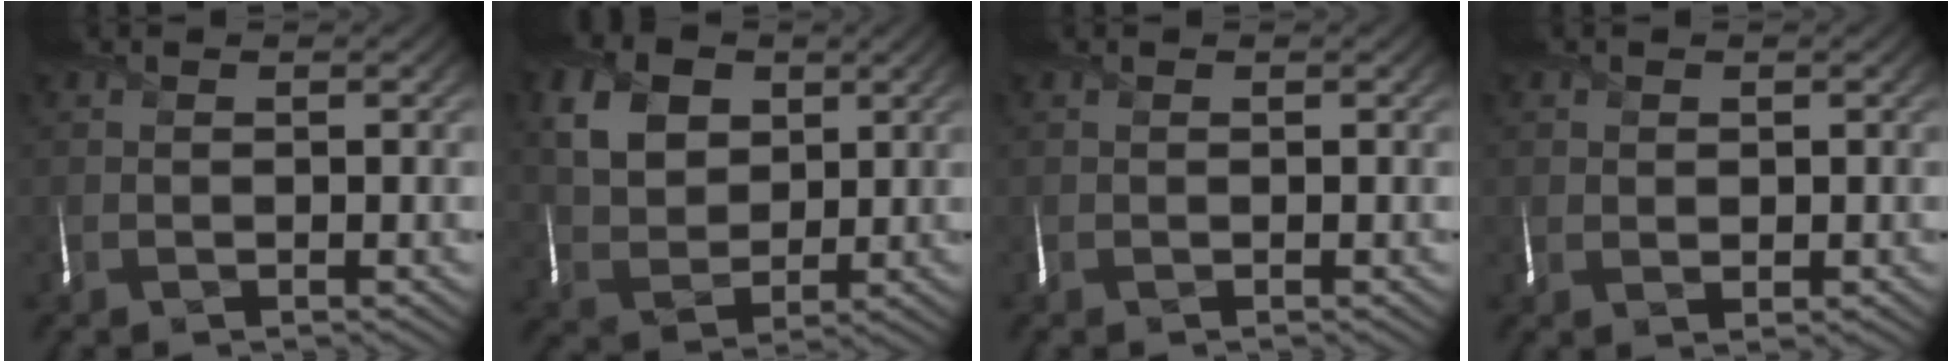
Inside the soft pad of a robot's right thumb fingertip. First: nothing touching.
{"total": 8.3, "force": [3.1, 5.8, 5.0], "torque": [-0.132, 0.006, 0.054]}
{"total": 0.0}
{"total": 1.3, "force": [0.6, 0.9, 0.6], "torque": [-0.012, -0.001, 0.013]}